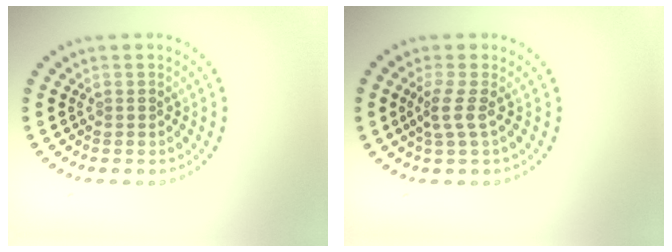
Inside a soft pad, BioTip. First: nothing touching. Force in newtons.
{"total": 1.9, "press": 1.3, "slide": 1.3}